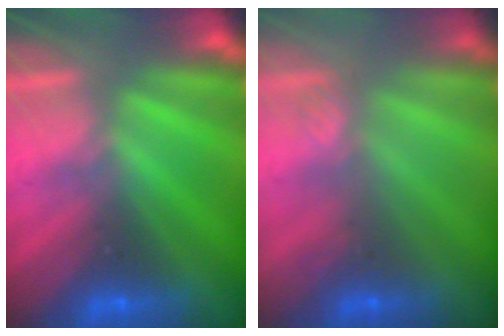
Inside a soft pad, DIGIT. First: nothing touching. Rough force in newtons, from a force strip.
{"total": 2.7}